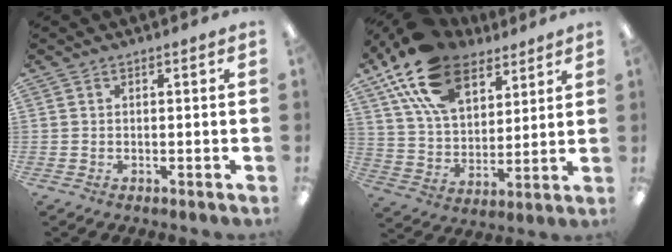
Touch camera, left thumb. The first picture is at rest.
{"total": 19.3, "force": [12.0, 11.0, 10.4], "torque": [-0.192, -0.044, 0.219]}